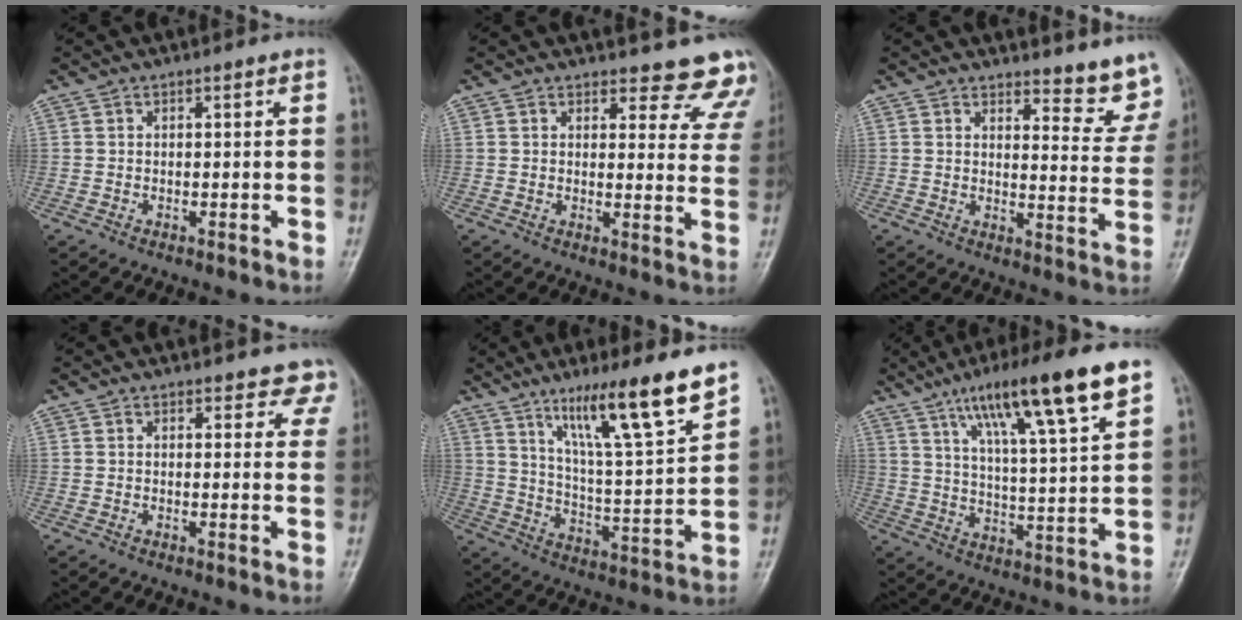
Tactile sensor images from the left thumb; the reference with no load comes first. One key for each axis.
{"total": 12.1, "fx": 11.4, "fy": 4.1, "fz": 0.8, "tx": 0.049, "ty": -0.091, "tz": 0.098}
{"total": 9.3, "fx": 8.9, "fy": 2.4, "fz": 1.5, "tx": 0.016, "ty": -0.086, "tz": 0.090}
{"total": 5.5, "fx": 4.8, "fy": 2.6, "fz": 0.6, "tx": 0.039, "ty": -0.021, "tz": 0.033}
{"total": 15.9, "fx": 11.0, "fy": 1.3, "fz": 11.4, "tx": -0.177, "ty": -0.065, "tz": 0.188}
{"total": 16.8, "fx": 9.9, "fy": 2.2, "fz": 13.4, "tx": -0.216, "ty": -0.028, "tz": 0.167}